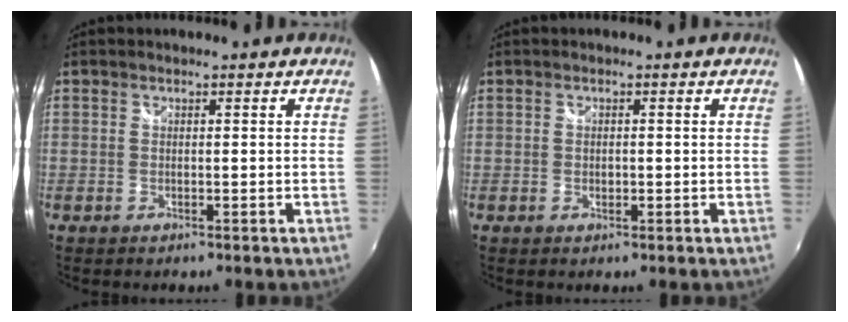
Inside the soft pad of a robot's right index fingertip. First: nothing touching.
{"total": 0.9, "force": [-0.1, 0.7, 0.4], "torque": [-0.006, 0.000, -0.002]}